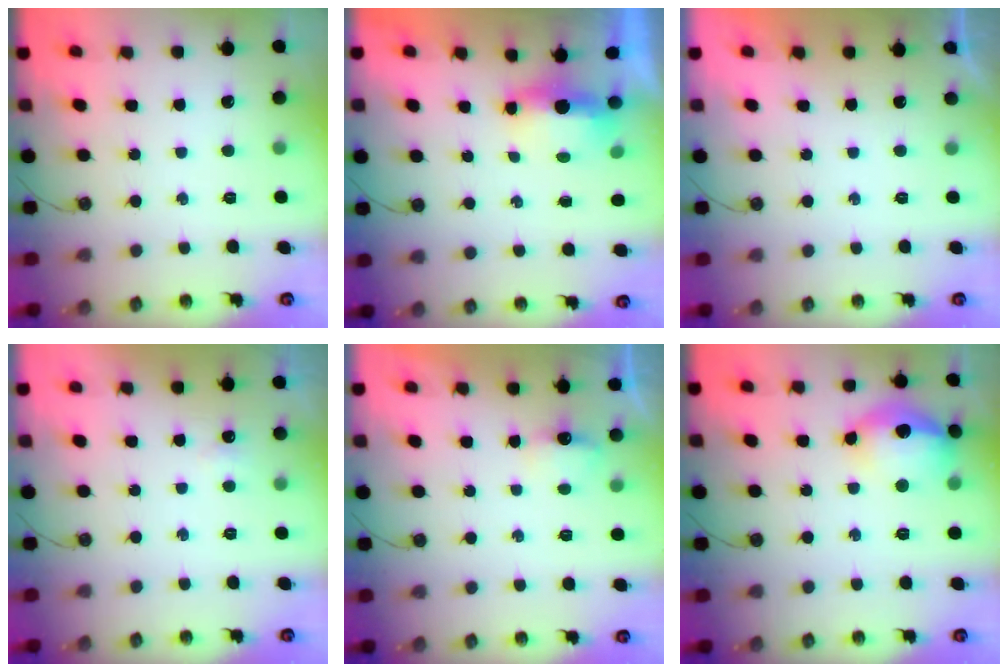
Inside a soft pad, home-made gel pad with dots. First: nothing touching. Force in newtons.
{"total": 5.0, "press": 4.9, "slide": 1.3}
{"total": 0.0}
{"total": 2.8, "press": 2.7, "slide": 0.5}
{"total": 3.9, "press": 3.8, "slide": 0.6}
{"total": 15.8, "press": 15.7, "slide": 1.3}